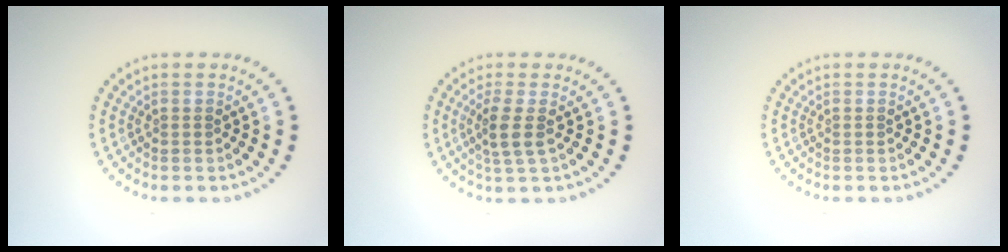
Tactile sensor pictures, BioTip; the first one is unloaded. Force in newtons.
{"total": 2.4, "press": 1.9, "slide": 1.5}
{"total": 0.0}